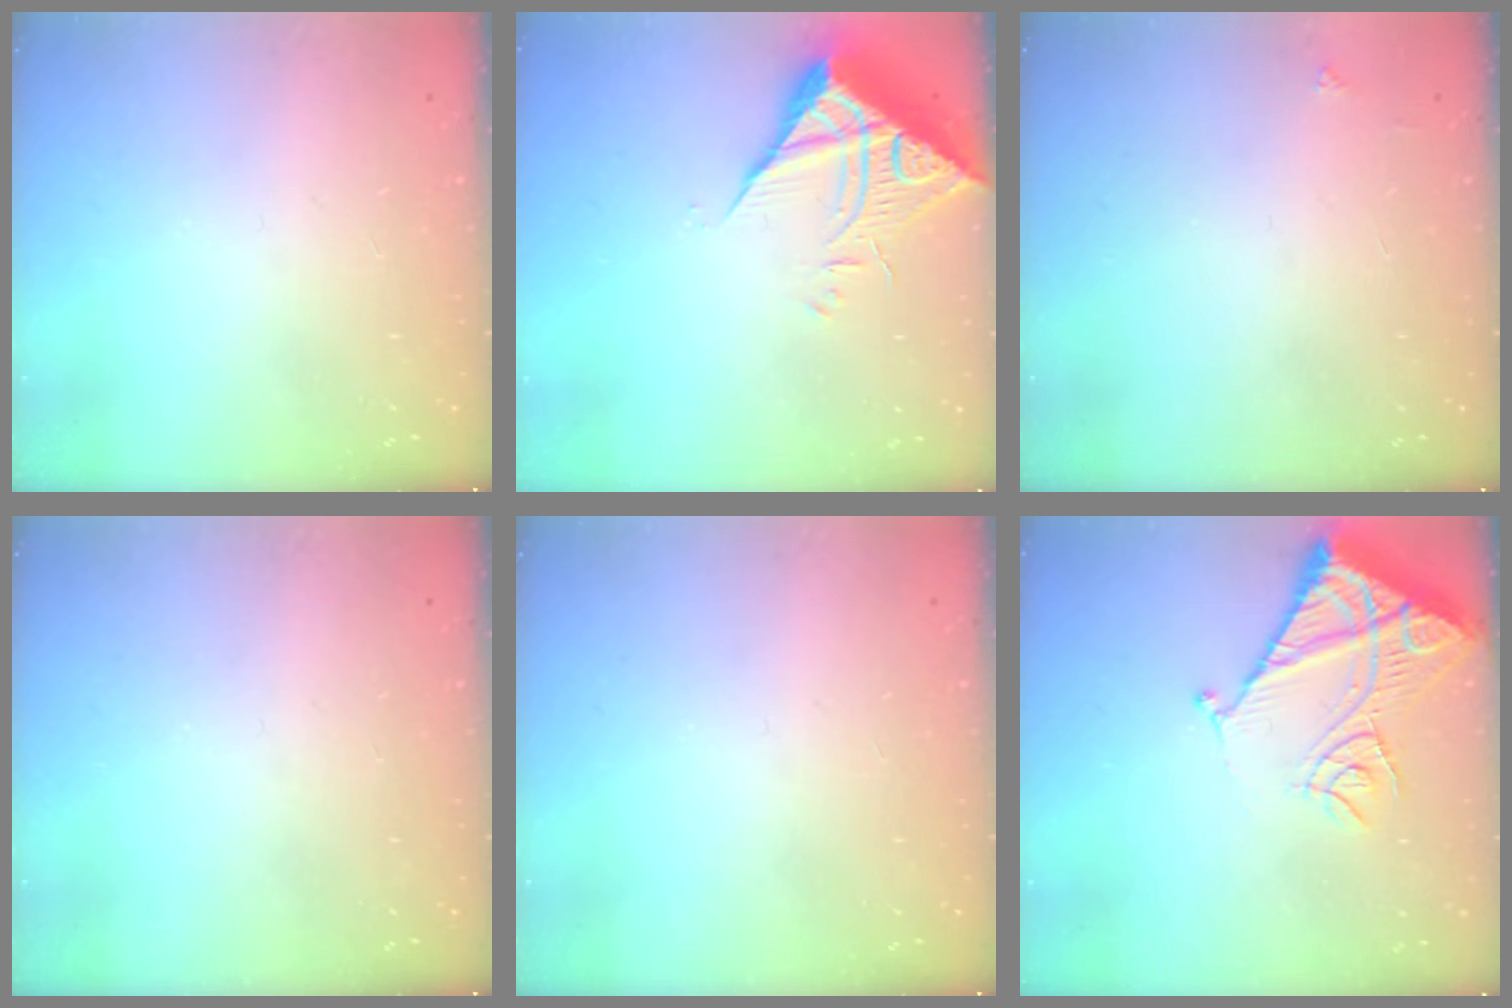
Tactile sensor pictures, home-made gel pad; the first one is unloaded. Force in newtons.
{"total": 10.5, "press": 10.4, "slide": 1.0}
{"total": 2.0, "press": 2.0, "slide": 0.3}
{"total": 0.0}
{"total": 0.0}
{"total": 13.7, "press": 13.6, "slide": 1.6}